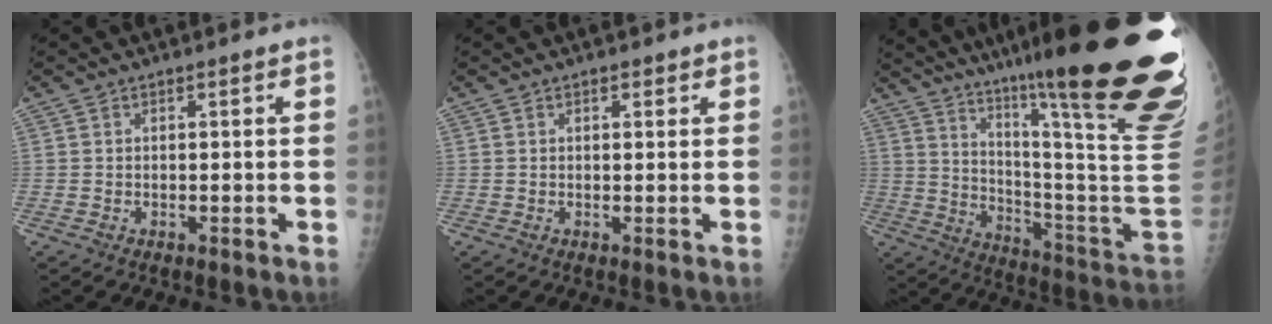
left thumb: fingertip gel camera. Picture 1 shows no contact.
{"total": 1.6, "force": [1.0, 0.8, 0.9], "torque": [-0.007, -0.003, 0.010]}
{"total": 37.9, "force": [23.8, 4.1, 29.1], "torque": [-0.304, -0.108, 0.352]}